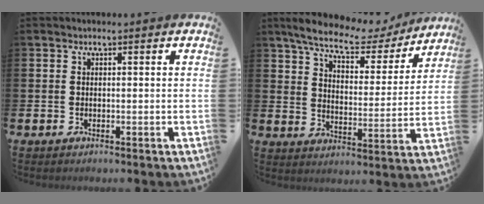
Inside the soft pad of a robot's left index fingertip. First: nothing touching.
{"total": 8.9, "force": [7.9, 2.2, 3.5], "torque": [-0.088, -0.052, 0.133]}